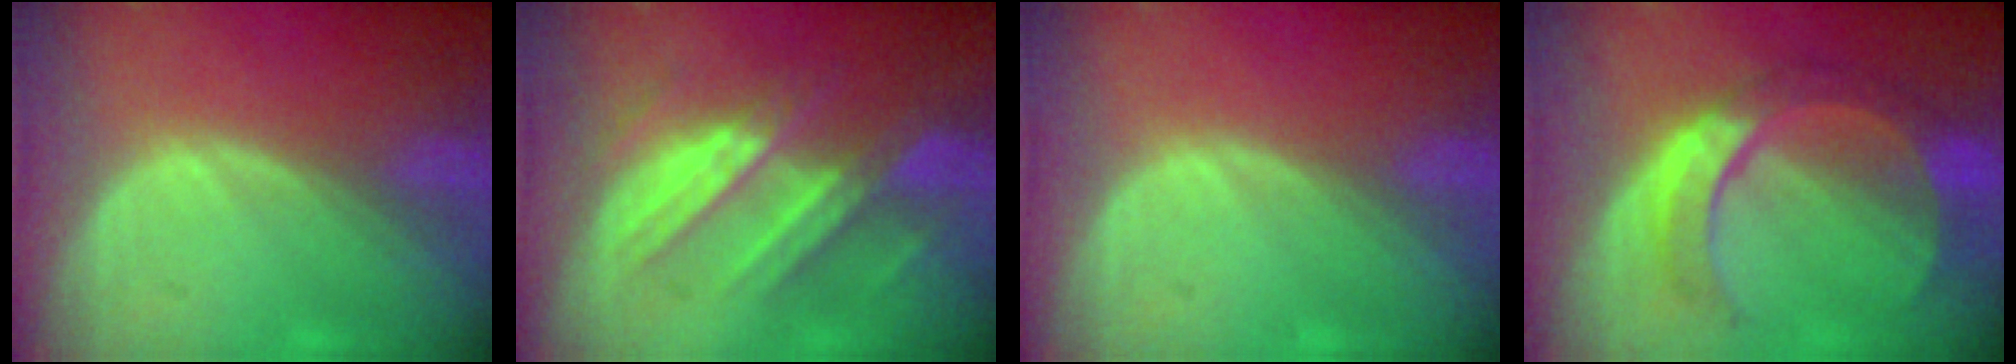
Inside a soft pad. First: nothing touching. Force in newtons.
{"total": 8.1, "press": 8.0, "slide": 1.3}
{"total": 0.0}
{"total": 8.3, "press": 8.3, "slide": 0.5}